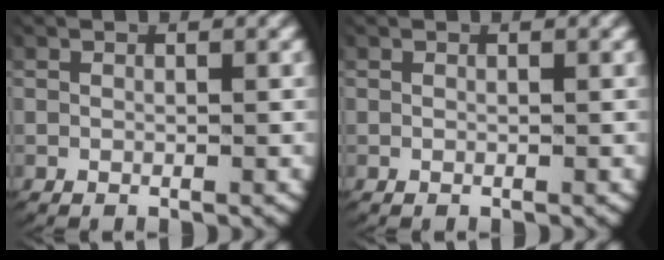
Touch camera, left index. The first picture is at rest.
{"total": 0.0}